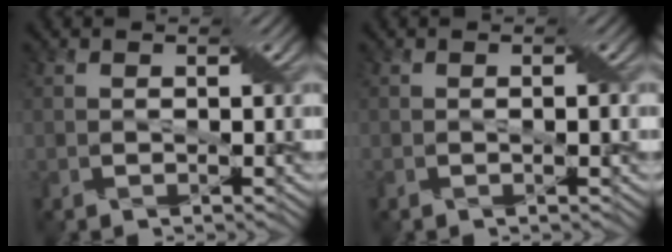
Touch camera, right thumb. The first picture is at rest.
{"total": 0.8, "force": [-0.2, 0.1, 0.7], "torque": [-0.013, 0.002, -0.002]}